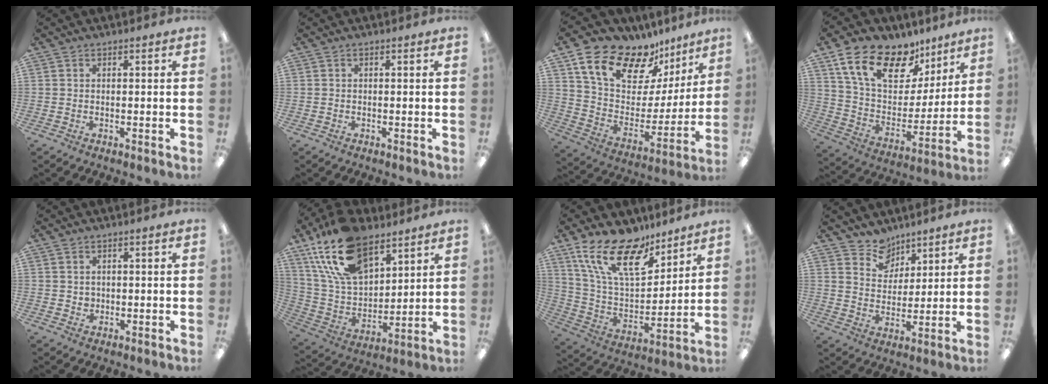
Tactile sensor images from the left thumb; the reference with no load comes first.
{"total": 0.0}
{"total": 18.7, "force": [14.3, 9.1, 7.9], "torque": [-0.158, -0.098, 0.257]}
{"total": 20.0, "force": [13.1, 10.7, 10.6], "torque": [-0.202, -0.065, 0.237]}
{"total": 1.6, "force": [0.7, 1.4, 0.2], "torque": [-0.005, 0.003, 0.012]}
{"total": 21.6, "force": [13.5, 11.6, 12.2], "torque": [-0.250, -0.059, 0.247]}
{"total": 20.1, "force": [13.2, 8.9, 12.3], "torque": [-0.240, -0.074, 0.240]}
{"total": 7.8, "force": [6.3, 4.7, 0.1], "torque": [-0.013, -0.046, 0.120]}